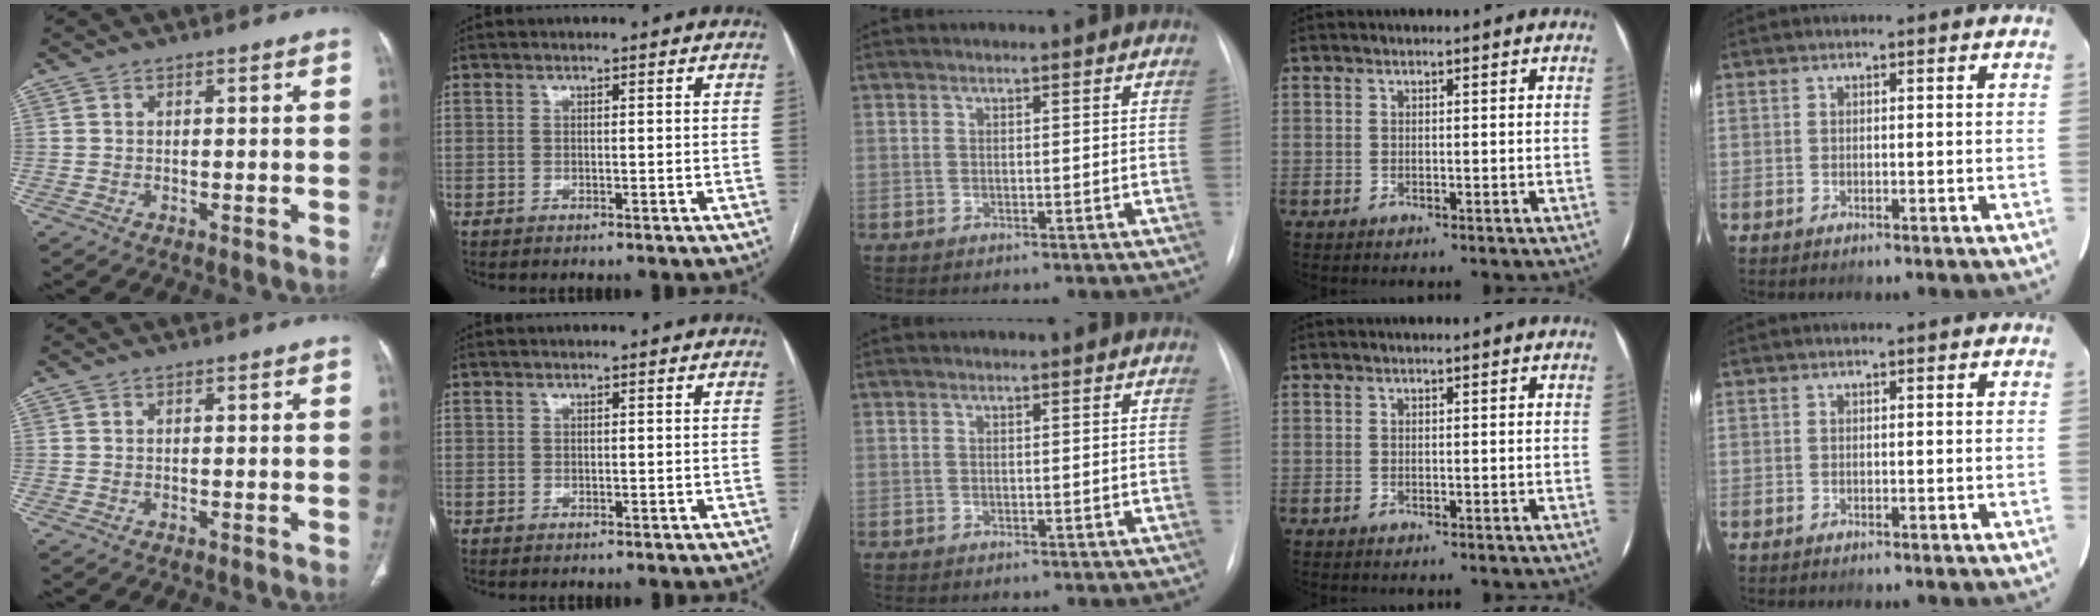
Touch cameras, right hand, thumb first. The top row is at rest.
{}